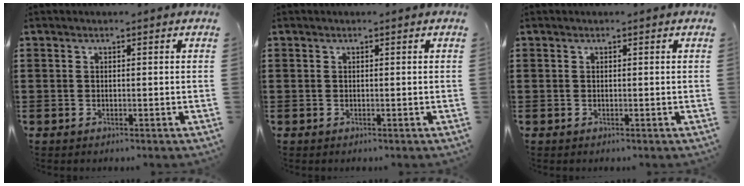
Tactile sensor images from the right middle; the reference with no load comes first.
{"total": 0.0}
{"total": 0.0}